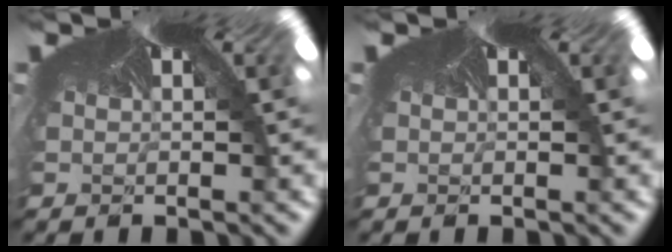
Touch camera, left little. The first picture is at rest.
{"total": 0.0}